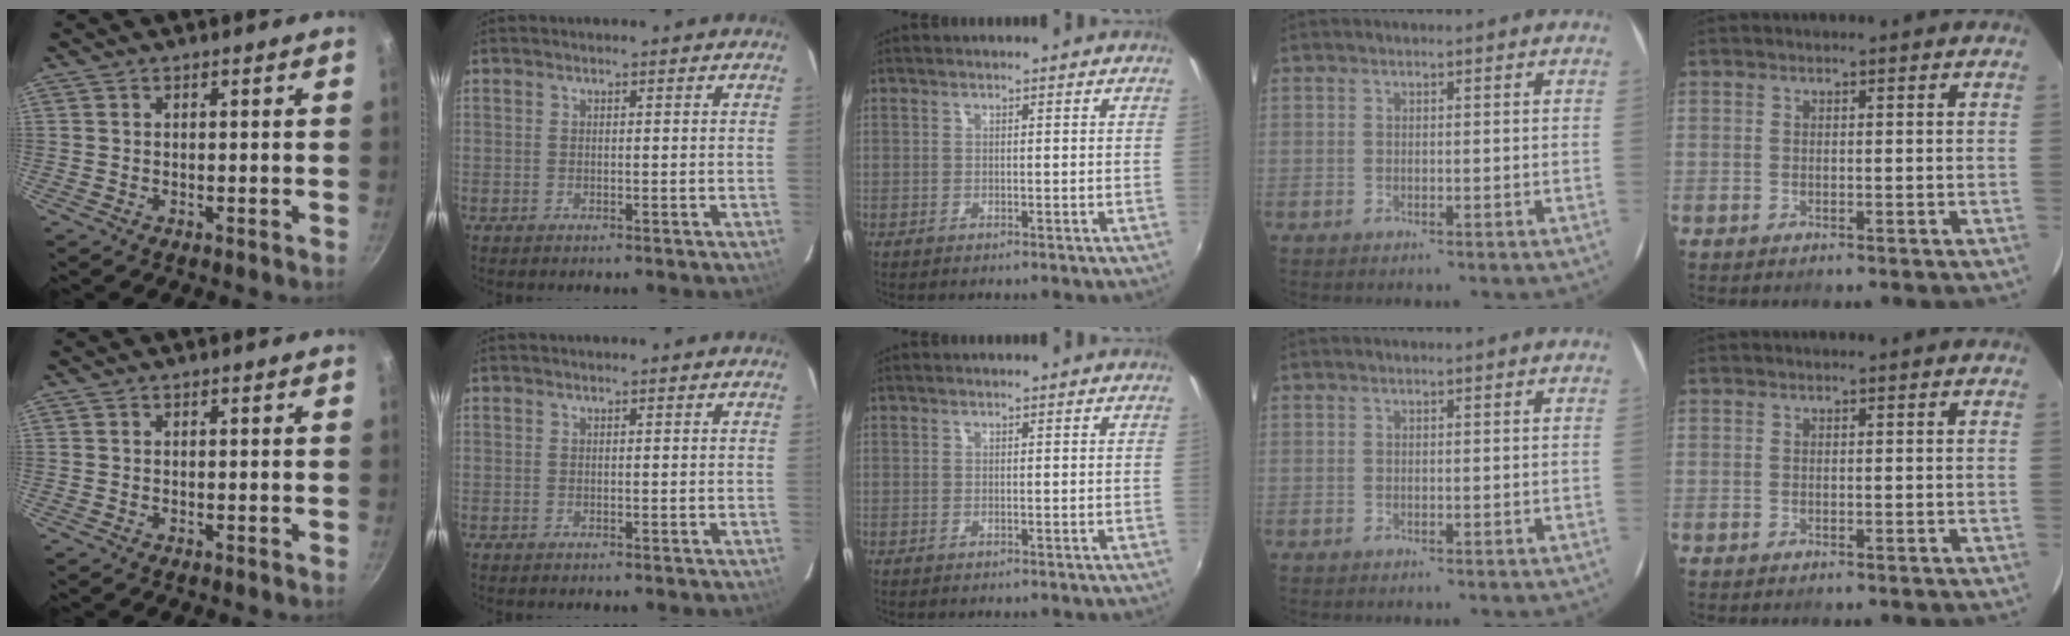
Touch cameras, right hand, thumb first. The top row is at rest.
{}